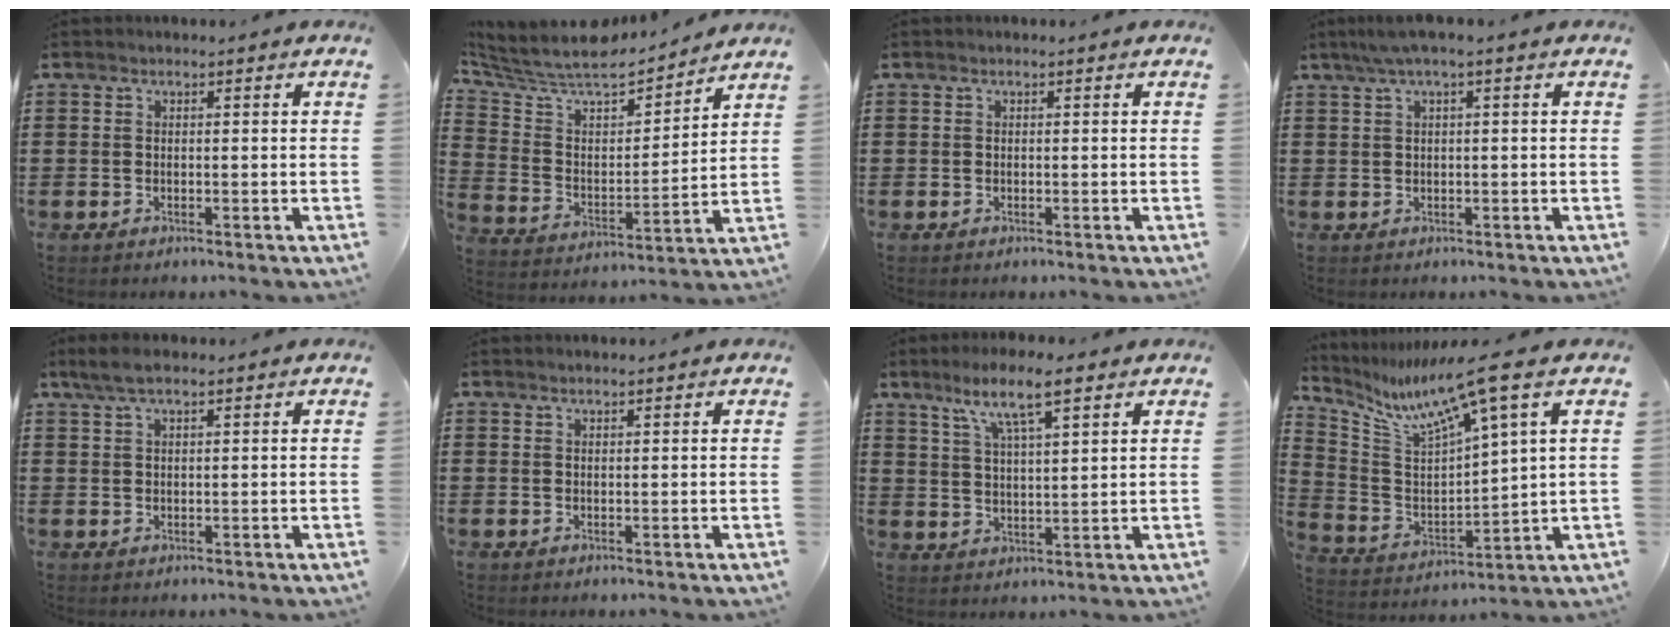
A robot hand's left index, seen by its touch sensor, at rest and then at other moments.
{"total": 8.3, "force": [7.7, 1.8, 2.6], "torque": [-0.089, -0.056, 0.130]}
{"total": 0.0}
{"total": 2.0, "force": [0.2, 0.0, 2.0], "torque": [-0.034, -0.001, 0.003]}
{"total": 3.3, "force": [2.1, 0.8, 2.5], "torque": [-0.050, 0.003, 0.038]}
{"total": 0.7, "force": [0.7, 0.0, 0.3], "torque": [-0.006, -0.001, 0.013]}
{"total": 7.8, "force": [5.3, 1.2, 5.6], "torque": [-0.122, -0.006, 0.092]}
{"total": 10.0, "force": [7.1, 0.5, 7.0], "torque": [-0.164, -0.043, 0.111]}